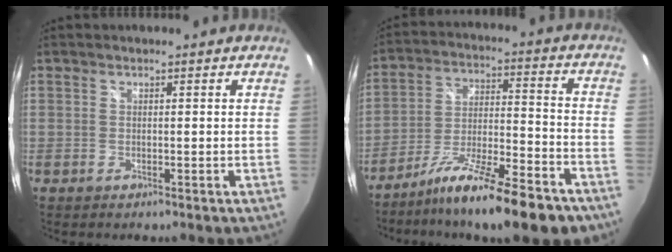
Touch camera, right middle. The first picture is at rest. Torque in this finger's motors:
{"motor_torque": [1.22, -0.92, 0.34, 0.19]}